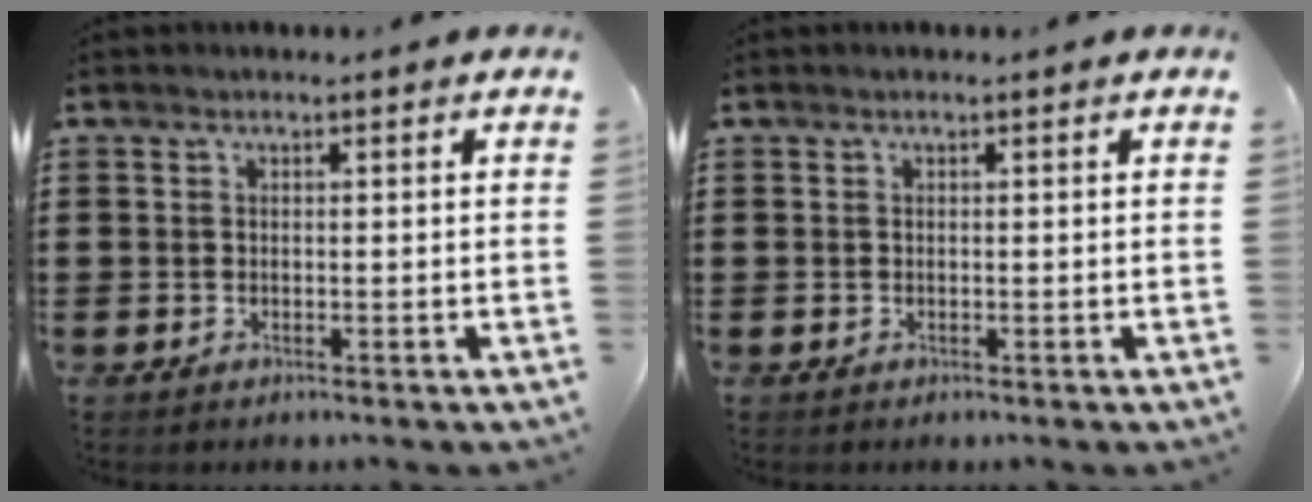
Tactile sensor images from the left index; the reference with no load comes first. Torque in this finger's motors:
{"motor_torque": [0.00, 0.00, 0.00, 0.00]}